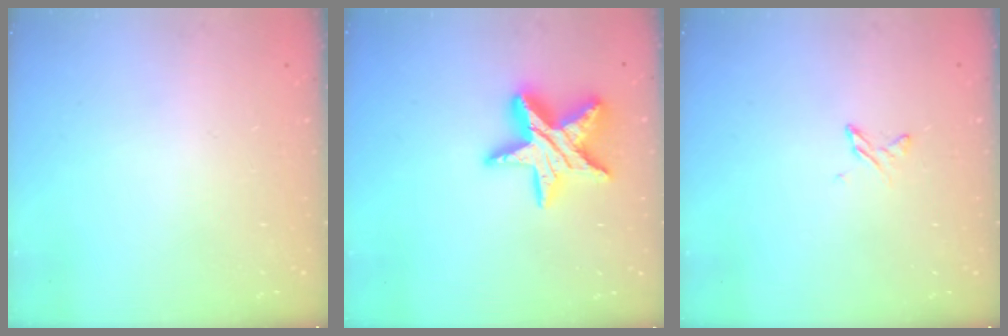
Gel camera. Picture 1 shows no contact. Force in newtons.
{"total": 16.8, "press": 16.7, "slide": 1.1}
{"total": 4.0, "press": 4.0, "slide": 0.5}